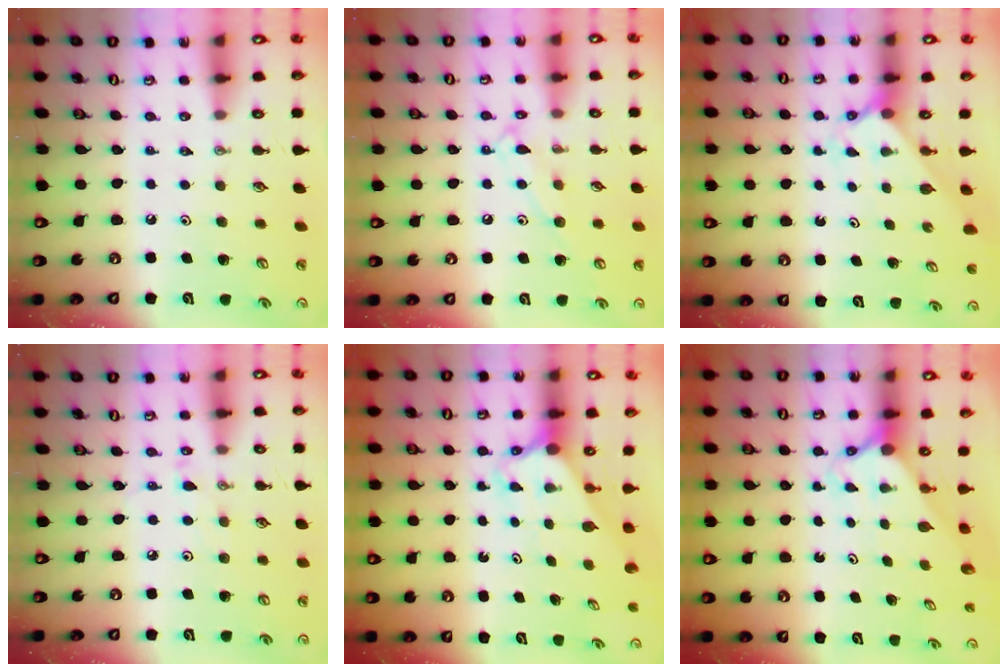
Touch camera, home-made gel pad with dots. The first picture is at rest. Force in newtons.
{"total": 9.7, "press": 9.7, "slide": 0.8}
{"total": 2.1, "press": 2.1, "slide": 0.2}
{"total": 3.6, "press": 3.6, "slide": 0.4}
{"total": 2.7, "press": 2.7, "slide": 0.1}
{"total": 2.2, "press": 2.2, "slide": 0.2}